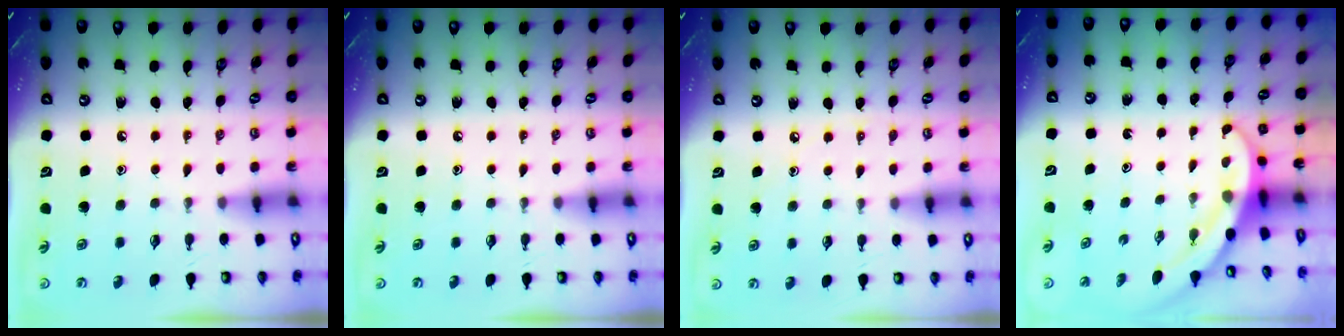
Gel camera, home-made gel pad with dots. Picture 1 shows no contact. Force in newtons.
{"total": 0.0}
{"total": 2.3, "press": 2.3, "slide": 0.3}
{"total": 3.8, "press": 3.8, "slide": 0.2}